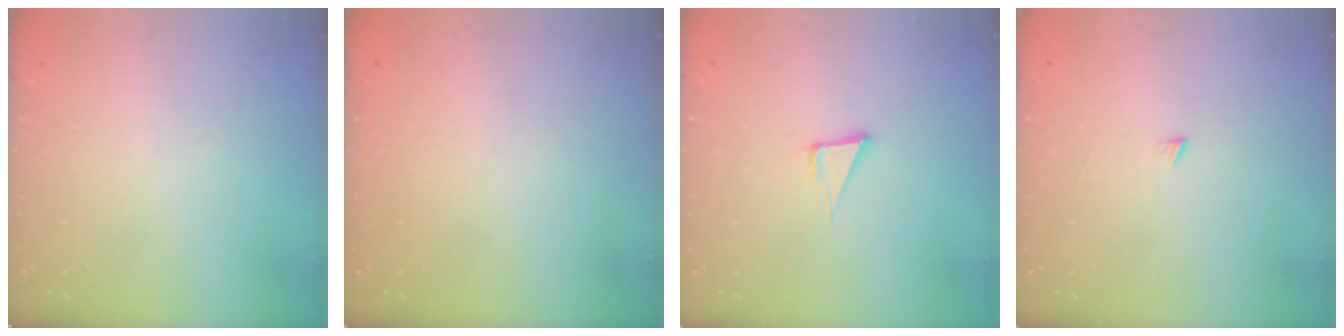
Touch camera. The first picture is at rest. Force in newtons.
{"total": 1.6, "press": 1.6, "slide": 0.1}
{"total": 5.7, "press": 4.6, "slide": 3.2}
{"total": 3.1, "press": 3.1, "slide": 0.3}